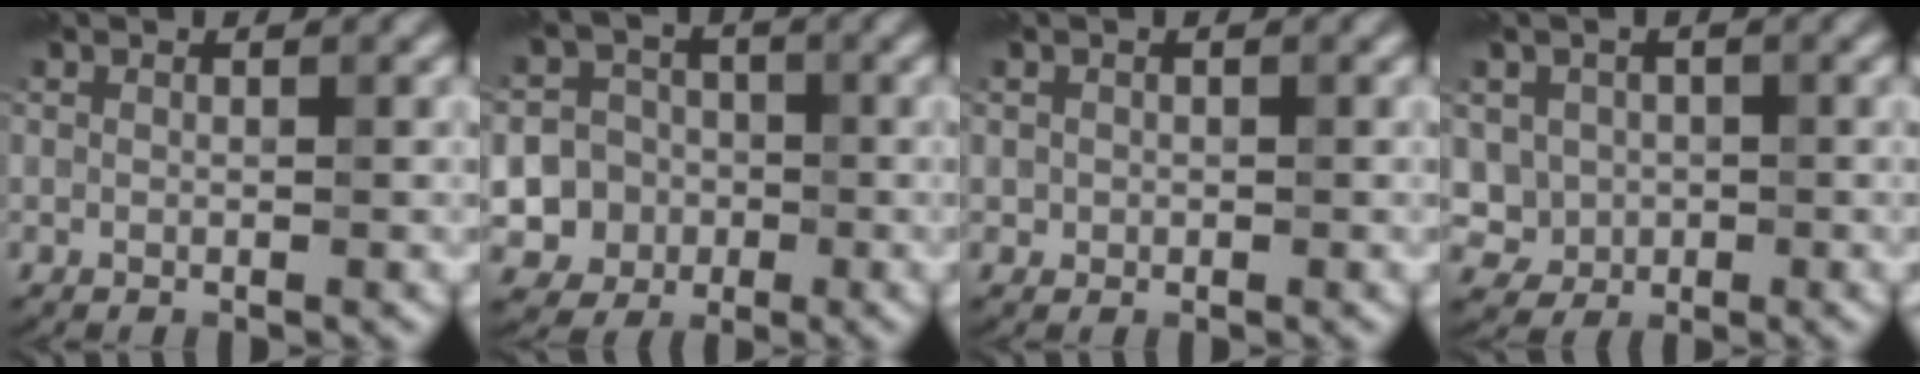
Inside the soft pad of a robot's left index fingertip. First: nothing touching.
{"total": 9.3, "force": [-2.8, 8.6, 1.7], "torque": [-0.032, -0.011, -0.069]}
{"total": 0.8, "force": [0.1, 0.8, 0.0], "torque": [0.007, -0.003, -0.002]}
{"total": 3.5, "force": [0.1, 3.3, 1.1], "torque": [-0.011, 0.001, -0.003]}